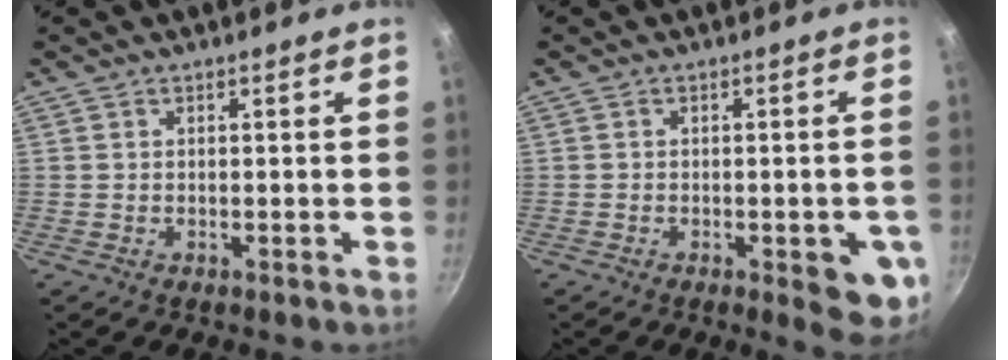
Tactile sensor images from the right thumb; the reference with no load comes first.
{"total": 8.6, "force": [-2.7, 3.1, 7.6], "torque": [-0.062, 0.007, -0.030]}